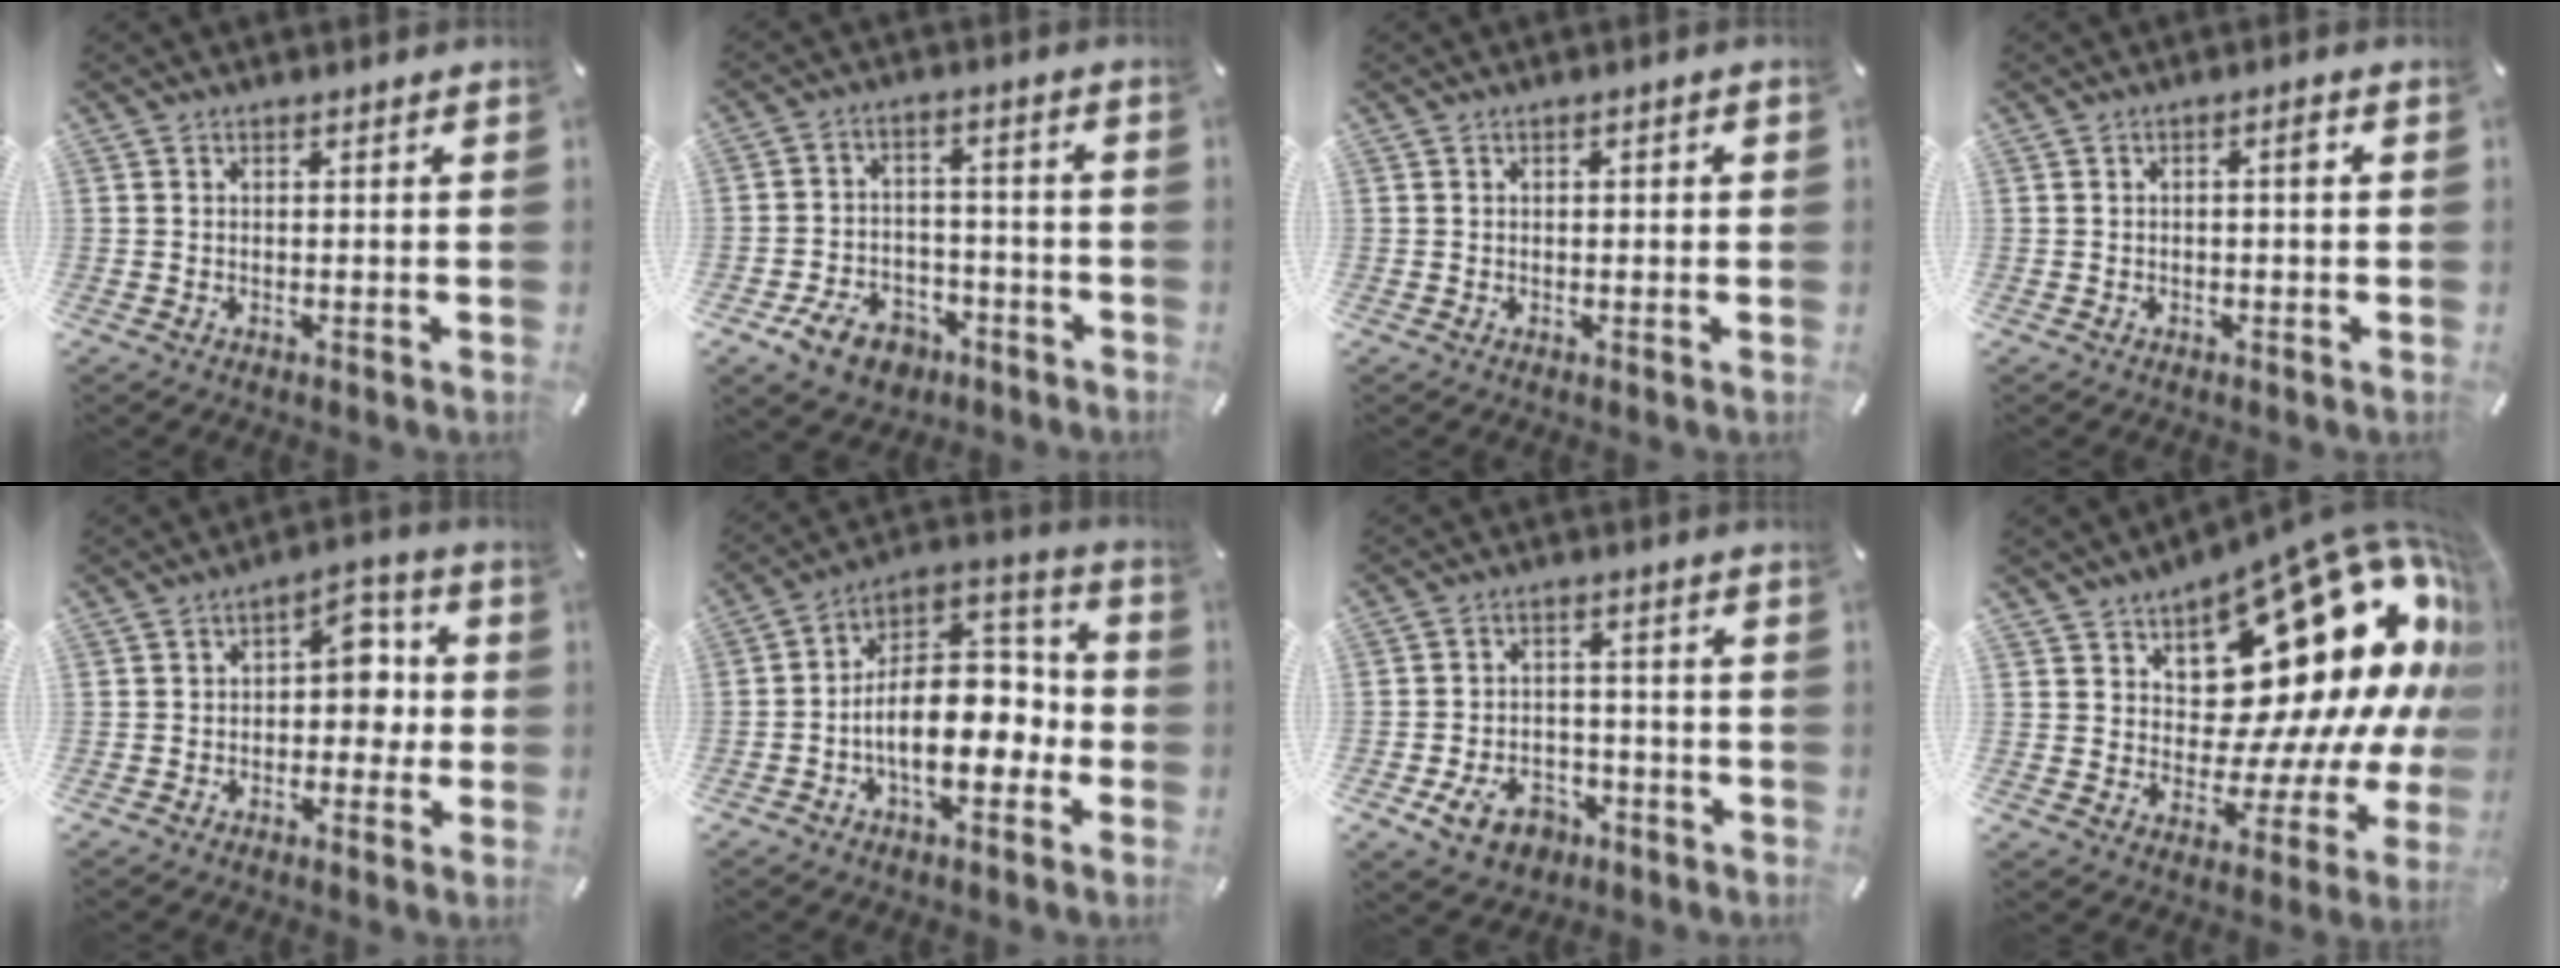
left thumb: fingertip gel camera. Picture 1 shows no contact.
{"total": 9.5, "force": [-5.6, 6.5, 3.9], "torque": [-0.067, 0.049, -0.096]}
{"total": 0.9, "force": [-0.1, 0.5, 0.7], "torque": [-0.012, 0.002, -0.003]}
{"total": 2.1, "force": [0.0, 0.6, 2.0], "torque": [-0.038, 0.010, -0.004]}
{"total": 8.0, "force": [-0.4, 5.5, 5.8], "torque": [-0.070, 0.004, -0.016]}
{"total": 17.3, "force": [-3.1, 10.5, 13.3], "torque": [-0.189, -0.002, -0.045]}
{"total": 9.0, "force": [-4.6, 6.4, 4.2], "torque": [-0.075, 0.033, -0.082]}
{"total": 27.5, "force": [11.6, 14.9, 20.0], "torque": [-0.235, -0.112, 0.220]}